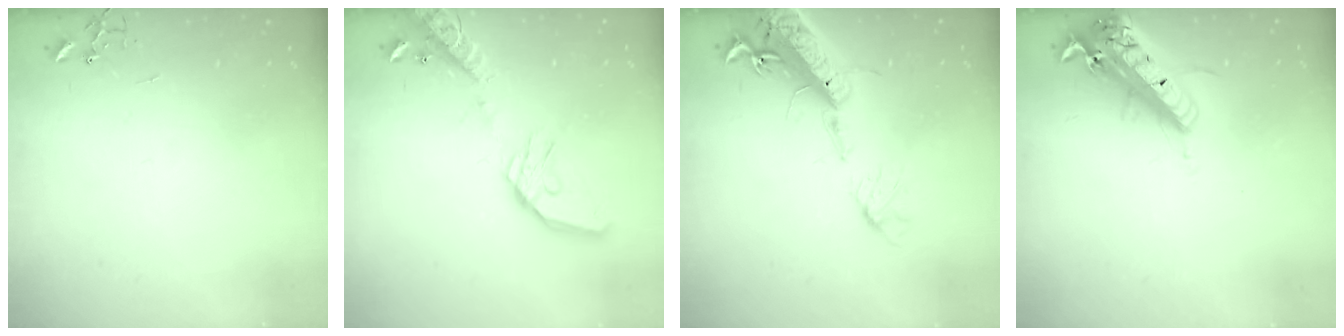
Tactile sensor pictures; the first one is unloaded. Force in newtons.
{"total": 17.0, "press": 16.8, "slide": 2.6}
{"total": 20.3, "press": 19.8, "slide": 4.4}
{"total": 21.3, "press": 20.9, "slide": 4.2}